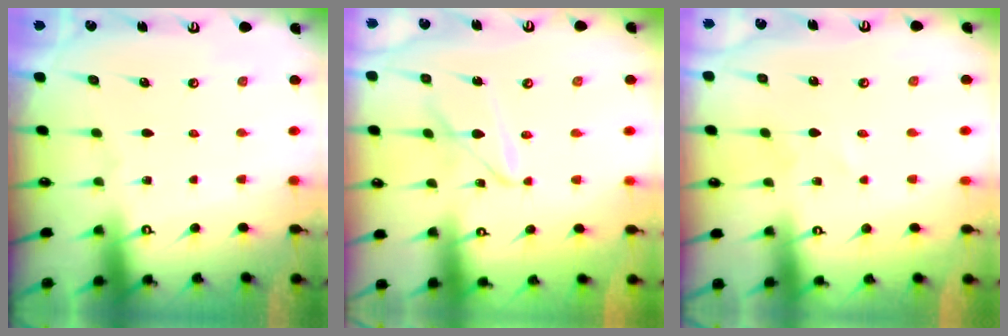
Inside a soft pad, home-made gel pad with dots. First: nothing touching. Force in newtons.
{"total": 7.8, "press": 7.8, "slide": 0.4}
{"total": 0.0}